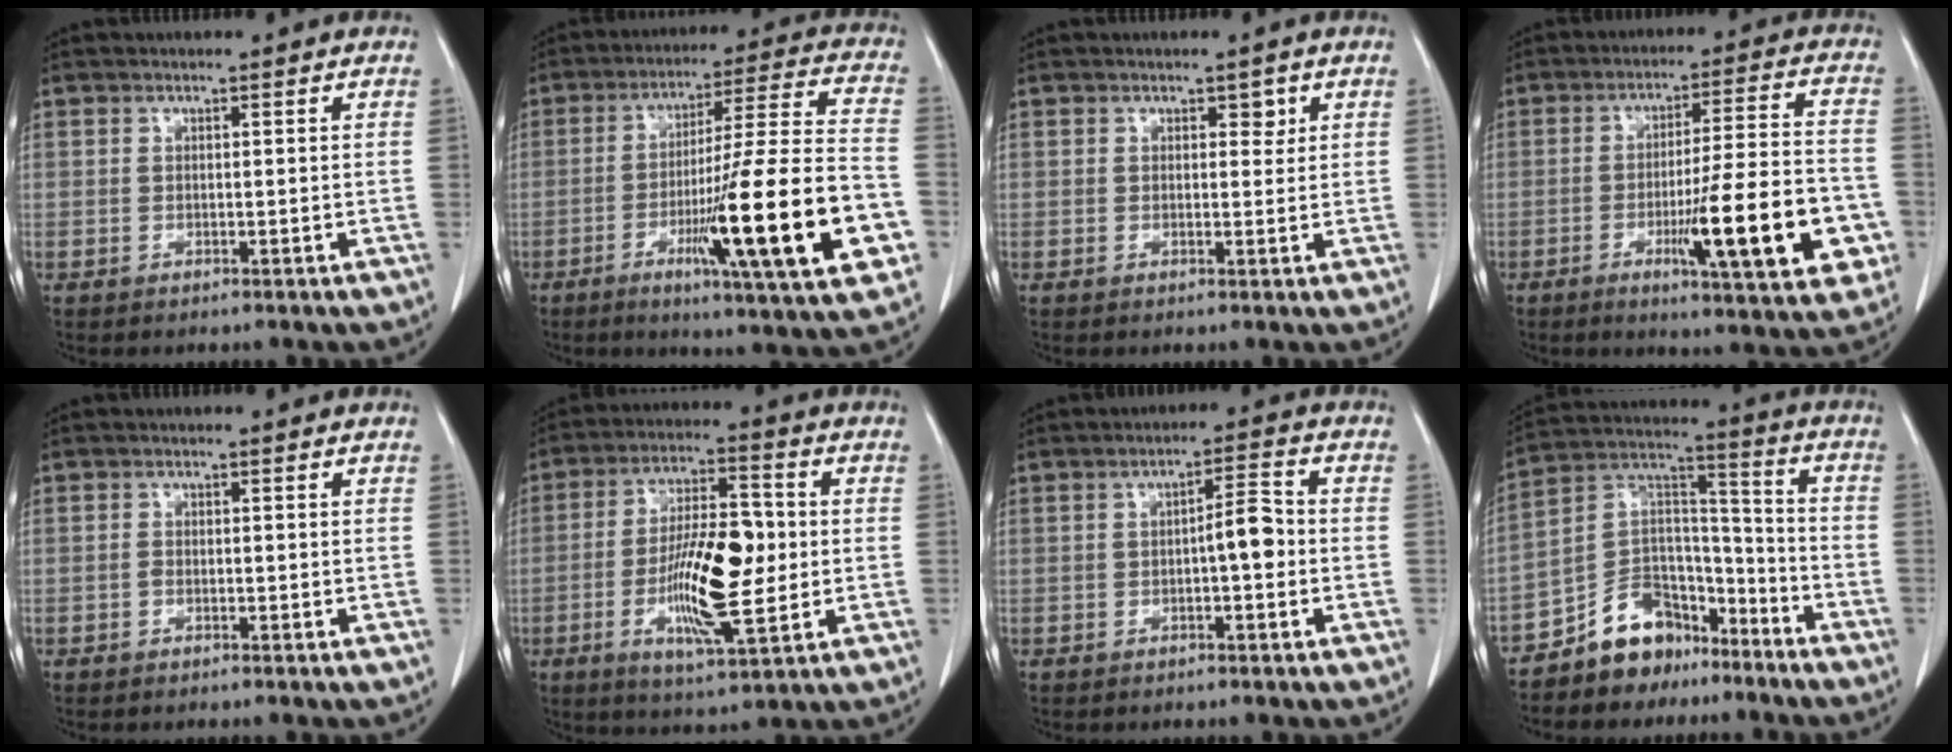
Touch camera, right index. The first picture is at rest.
{"total": 22.1, "force": [-6.9, 0.3, 21.0], "torque": [-0.301, -0.014, -0.106]}
{"total": 1.5, "force": [0.8, 0.9, 0.9], "torque": [-0.008, -0.003, 0.011]}
{"total": 16.6, "force": [-5.3, 1.9, 15.7], "torque": [-0.209, -0.001, -0.070]}
{"total": 0.6, "force": [-0.3, 0.3, 0.4], "torque": [-0.007, 0.002, -0.007]}
{"total": 13.8, "force": [-1.8, 3.6, 13.2], "torque": [-0.242, 0.001, -0.031]}
{"total": 4.3, "force": [-0.7, 0.9, 4.2], "torque": [-0.061, 0.013, -0.011]}
{"total": 11.6, "force": [-8.7, 6.8, 3.7], "torque": [-0.075, 0.058, -0.155]}